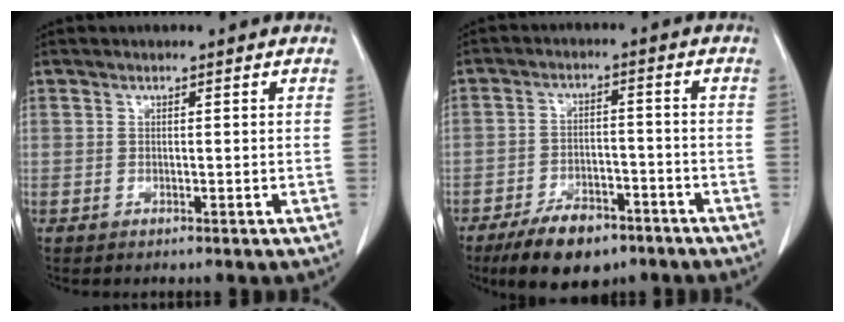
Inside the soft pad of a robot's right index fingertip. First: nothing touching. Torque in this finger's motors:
{"motor_torque": [0.12, -0.26, 0.20, 0.01]}